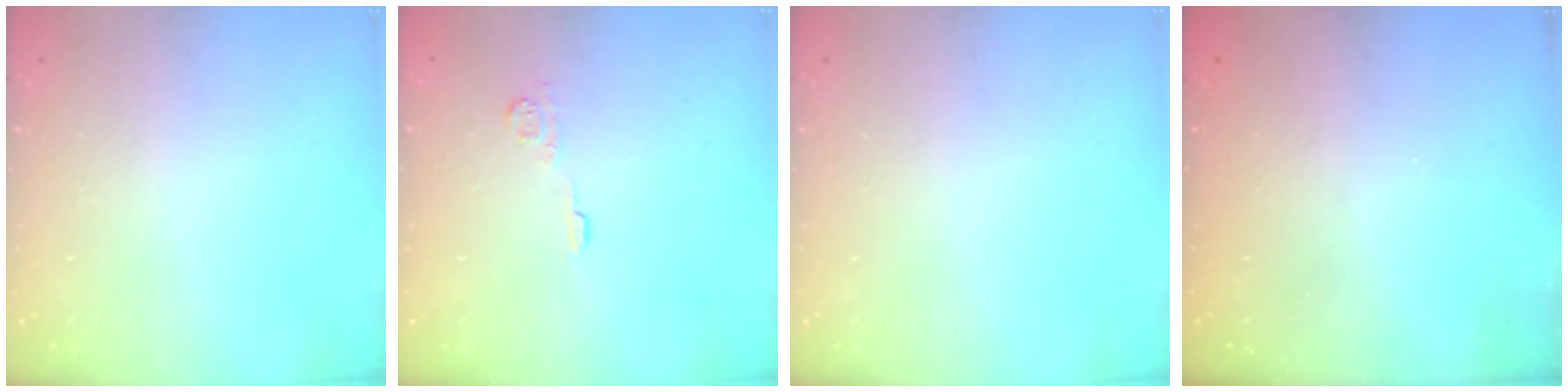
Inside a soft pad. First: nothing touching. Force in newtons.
{"total": 5.6, "press": 5.6, "slide": 0.7}
{"total": 0.0}
{"total": 2.3, "press": 2.2, "slide": 0.8}